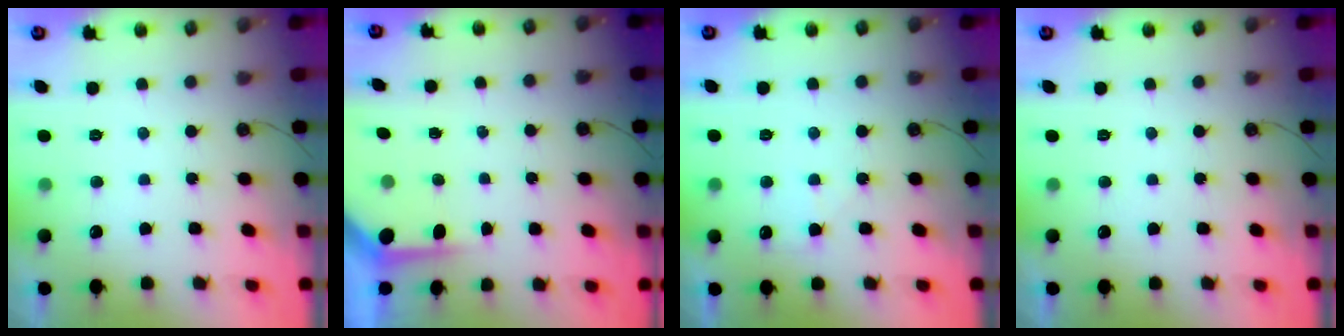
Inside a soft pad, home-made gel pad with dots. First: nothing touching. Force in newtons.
{"total": 3.7, "press": 3.7, "slide": 0.3}
{"total": 4.9, "press": 4.8, "slide": 0.8}
{"total": 0.0}